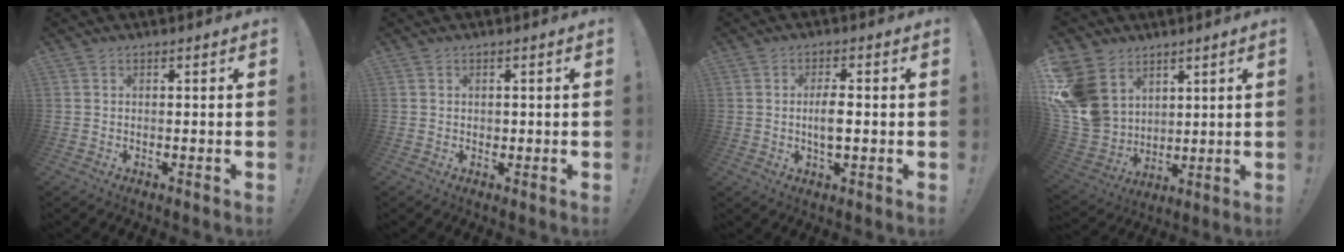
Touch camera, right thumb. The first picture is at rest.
{"total": 0.8, "force": [0.1, 0.8, 0.1], "torque": [0.005, 0.000, -0.001]}
{"total": 5.3, "force": [-0.6, 3.0, 4.3], "torque": [-0.070, 0.004, -0.014]}
{"total": 15.7, "force": [6.2, 12.8, 6.7], "torque": [-0.148, -0.032, 0.130]}